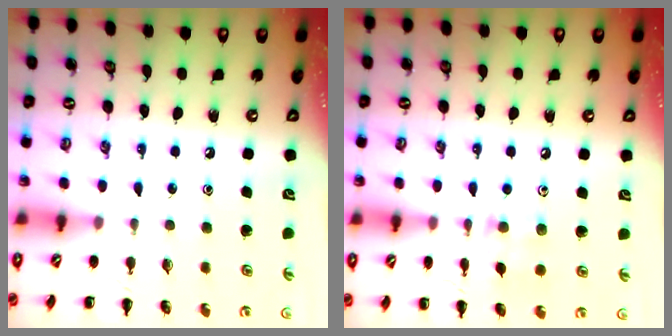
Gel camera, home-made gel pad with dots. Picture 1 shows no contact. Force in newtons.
{"total": 6.0, "press": 6.0, "slide": 0.5}